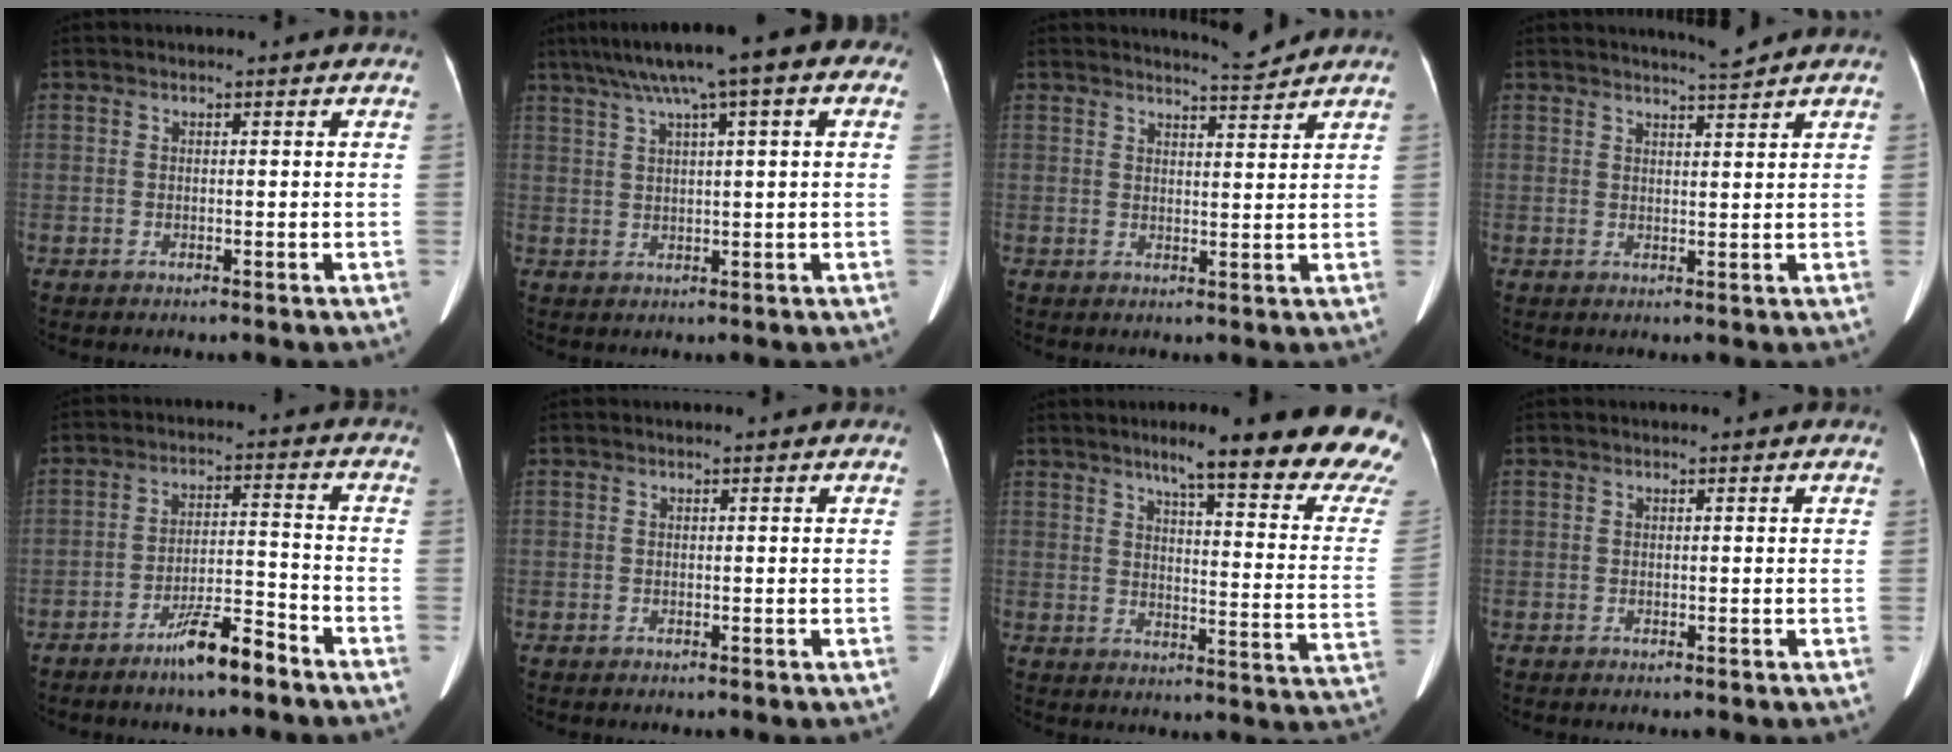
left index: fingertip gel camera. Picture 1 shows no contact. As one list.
[{"total": 12.5, "force": [6.6, 1.9, 10.4], "torque": [-0.165, 0.048, 0.094]}, {"total": 3.2, "force": [3.2, -0.6, 0.1], "torque": [-0.009, -0.014, 0.051]}, {"total": 2.8, "force": [2.6, -0.7, 0.6], "torque": [-0.010, -0.009, 0.045]}, {"total": 7.0, "force": [-5.5, 0.7, 4.3], "torque": [-0.081, -0.001, -0.099]}, {"total": 0.0}, {"total": 24.1, "force": [19.3, 0.9, 14.3], "torque": [-0.175, -0.067, 0.235]}, {"total": 0.0}]